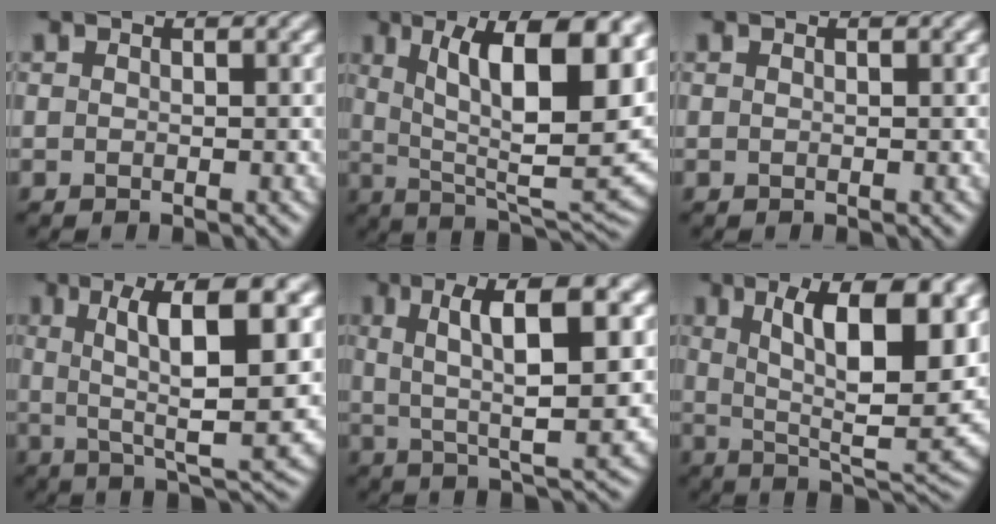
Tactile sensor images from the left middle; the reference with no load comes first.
{"total": 14.5, "force": [5.1, 4.6, 12.8], "torque": [-0.192, -0.003, 0.088]}
{"total": 0.0}
{"total": 10.2, "force": [2.4, 2.5, 9.6], "torque": [-0.141, 0.008, 0.041]}
{"total": 9.3, "force": [2.5, 2.4, 8.6], "torque": [-0.134, 0.006, 0.041]}
{"total": 12.9, "force": [4.4, 4.3, 11.4], "torque": [-0.169, -0.006, 0.070]}